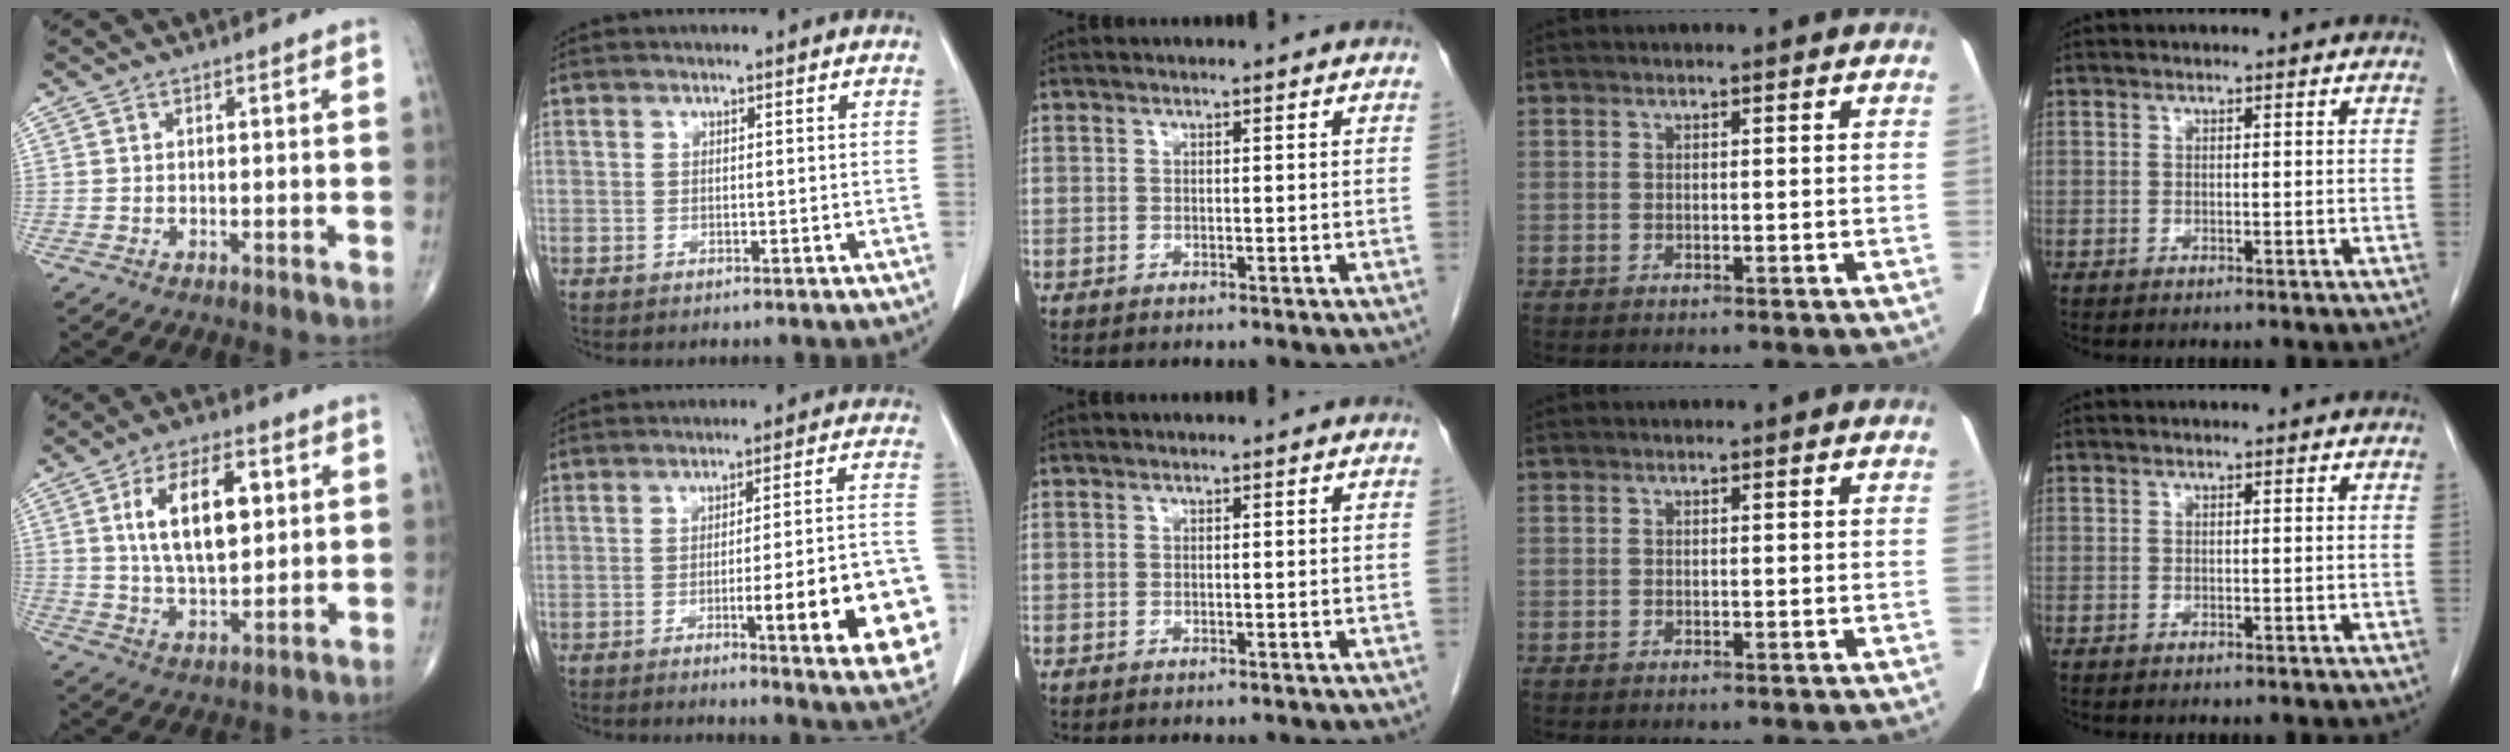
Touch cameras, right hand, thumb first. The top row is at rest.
{"thumb": {"total": 14.7, "force": [3.7, 7.4, 12.1], "torque": [-0.190, -0.008, 0.071]}, "index": {"total": 17.2, "force": [-5.3, 1.7, 16.2], "torque": [-0.130, 0.013, -0.057]}}